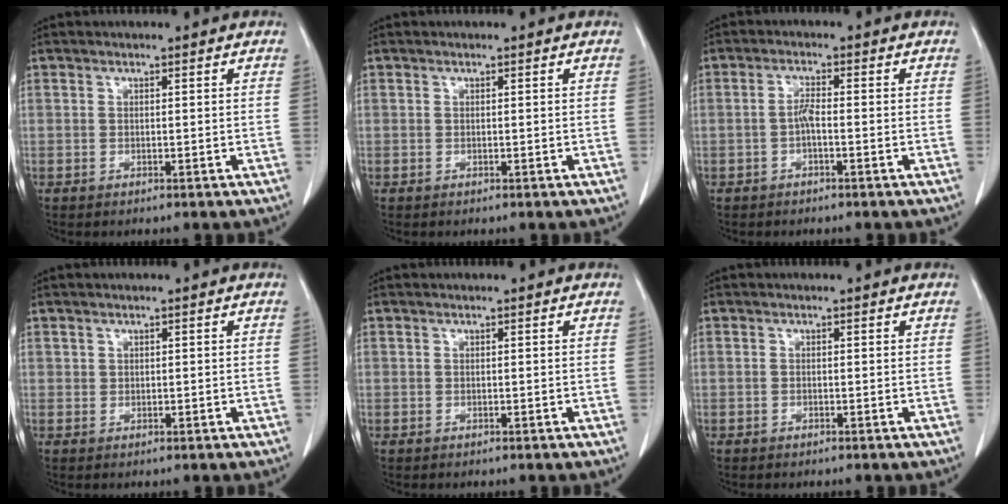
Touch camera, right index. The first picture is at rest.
{"total": 0.0}
{"total": 2.1, "force": [-0.6, 0.4, 1.9], "torque": [-0.036, 0.003, -0.013]}
{"total": 0.7, "force": [0.4, 0.6, 0.1], "torque": [0.009, -0.001, 0.004]}
{"total": 0.0}
{"total": 0.0}